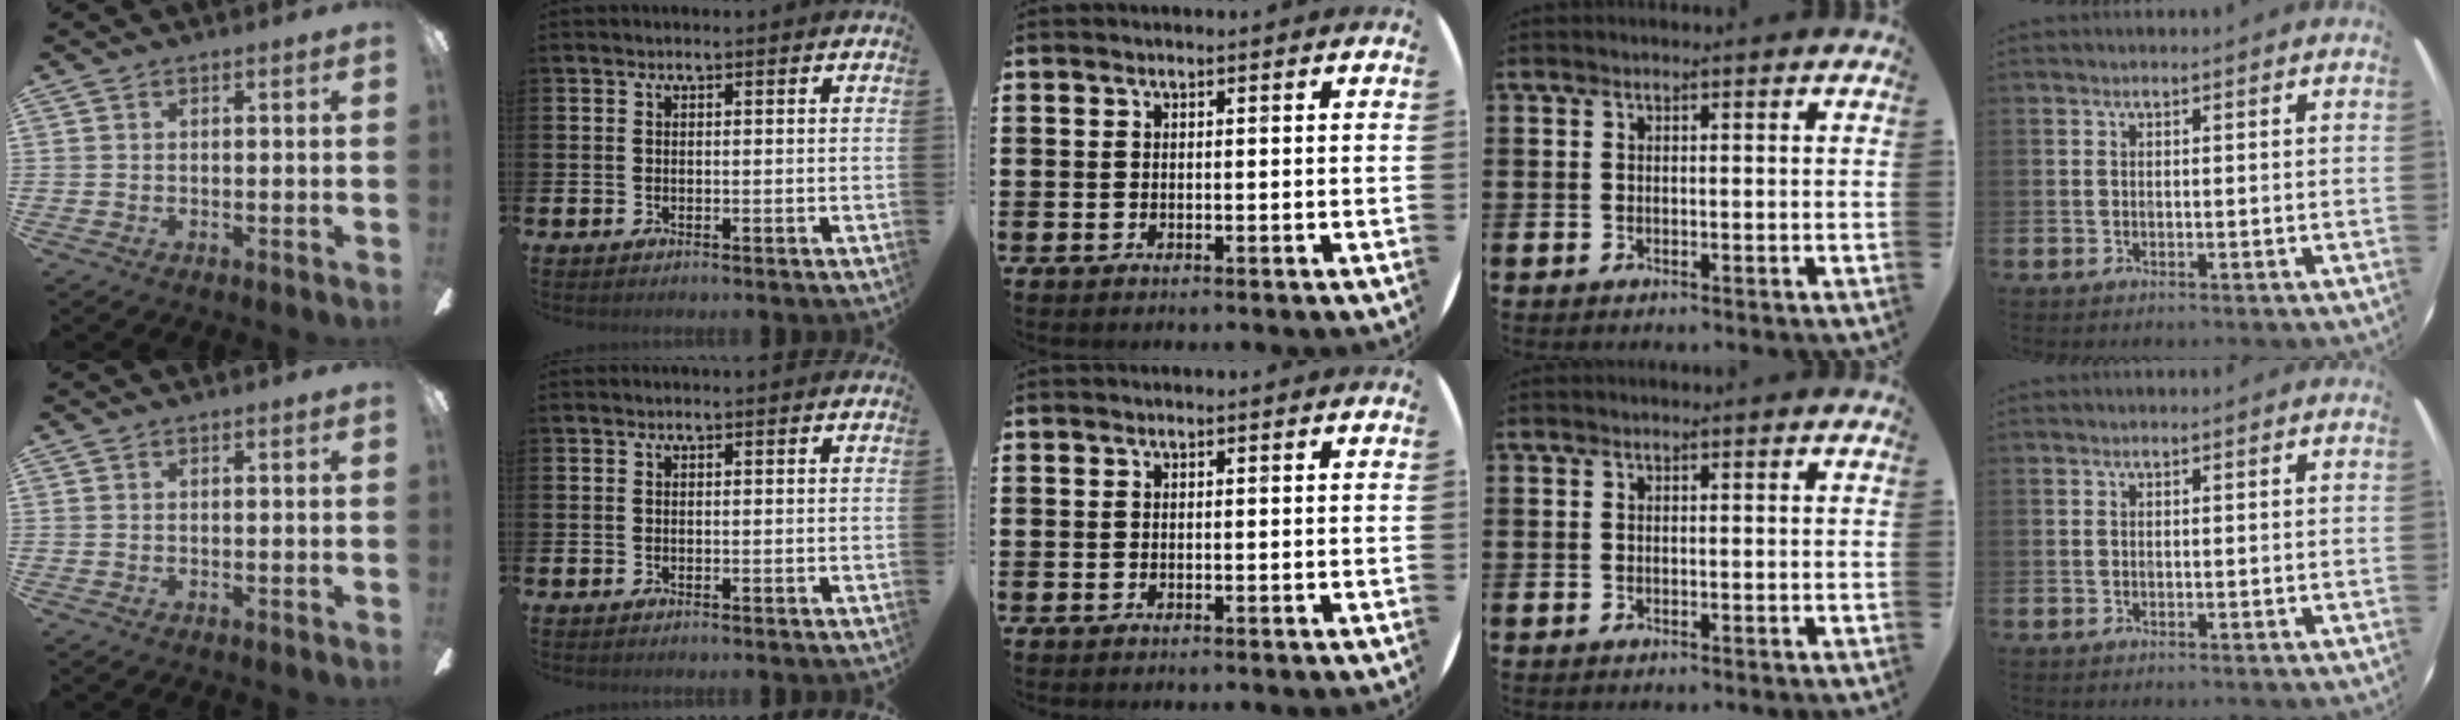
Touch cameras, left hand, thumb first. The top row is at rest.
{}